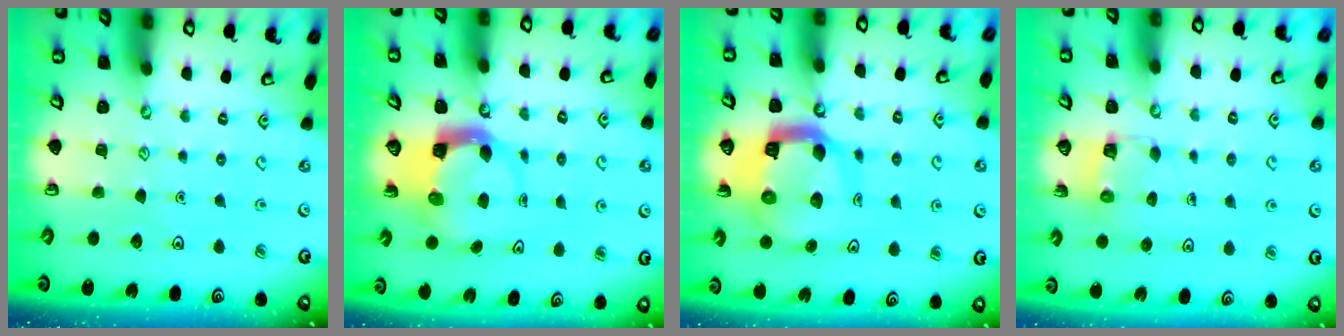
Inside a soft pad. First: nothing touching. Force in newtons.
{"total": 3.8, "press": 3.8, "slide": 0.6}
{"total": 13.5, "press": 13.4, "slide": 1.8}
{"total": 3.1, "press": 3.1, "slide": 0.2}